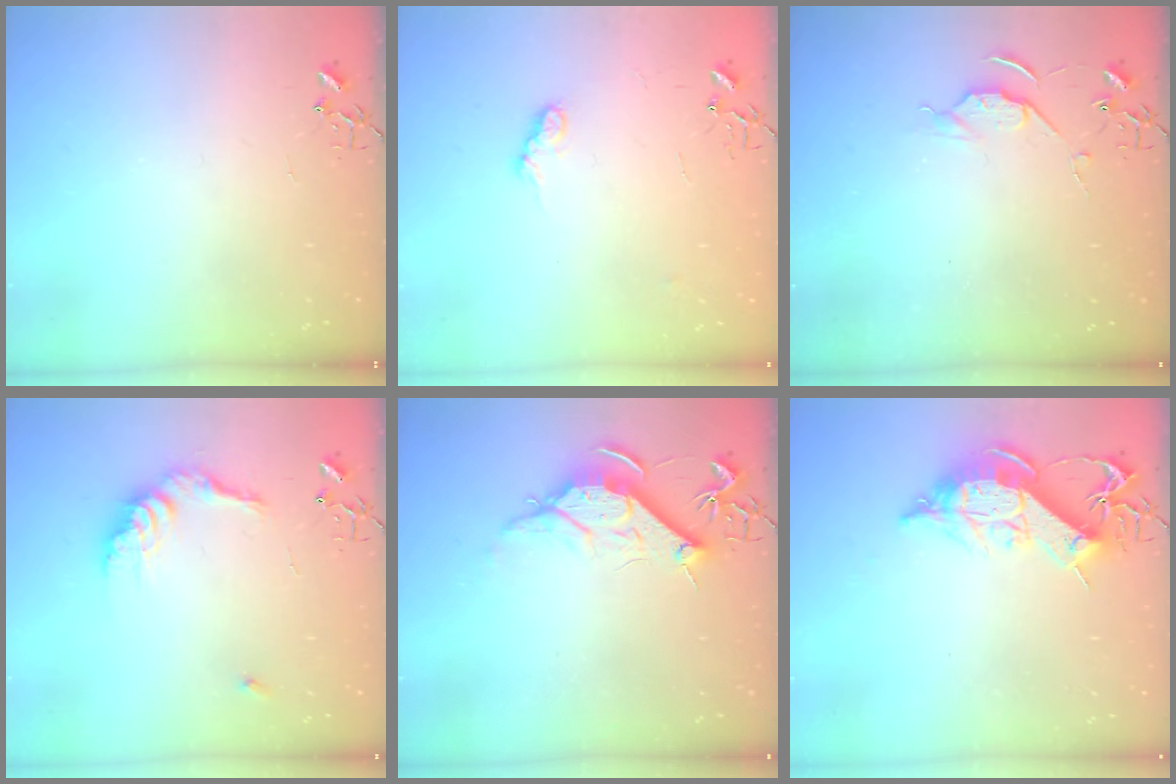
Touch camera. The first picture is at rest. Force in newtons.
{"total": 7.6, "press": 7.6, "slide": 0.5}
{"total": 5.2, "press": 5.2, "slide": 0.7}
{"total": 13.3, "press": 13.2, "slide": 1.1}
{"total": 12.2, "press": 12.2, "slide": 1.1}
{"total": 14.4, "press": 14.4, "slide": 1.2}